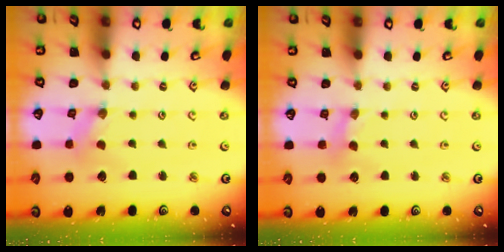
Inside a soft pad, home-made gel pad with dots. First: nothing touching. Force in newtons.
{"total": 2.9, "press": 2.9, "slide": 0.4}